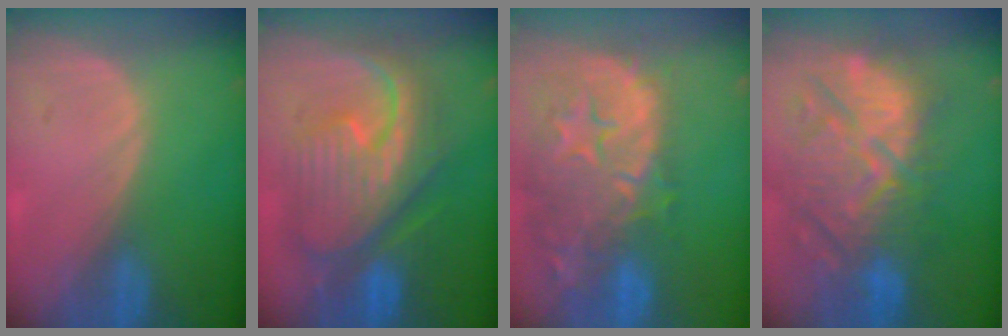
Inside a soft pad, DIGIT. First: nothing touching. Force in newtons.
{"total": 12.5, "press": 12.4, "slide": 1.4}
{"total": 15.1, "press": 12.0, "slide": 9.1}
{"total": 12.5, "press": 12.0, "slide": 3.6}